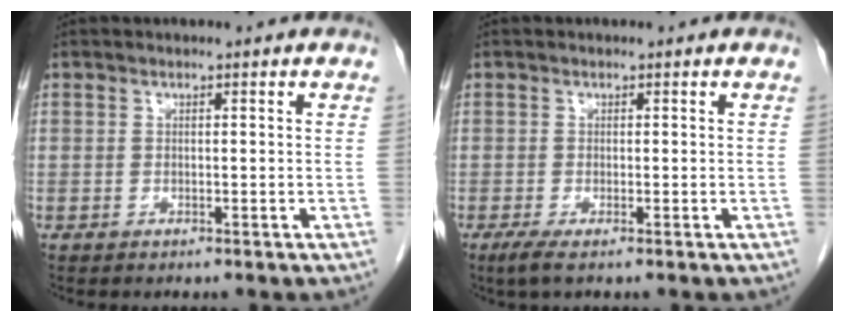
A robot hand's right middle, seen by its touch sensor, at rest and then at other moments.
{"total": 1.7, "force": [-0.9, 0.1, 1.5], "torque": [-0.033, -0.008, -0.018]}